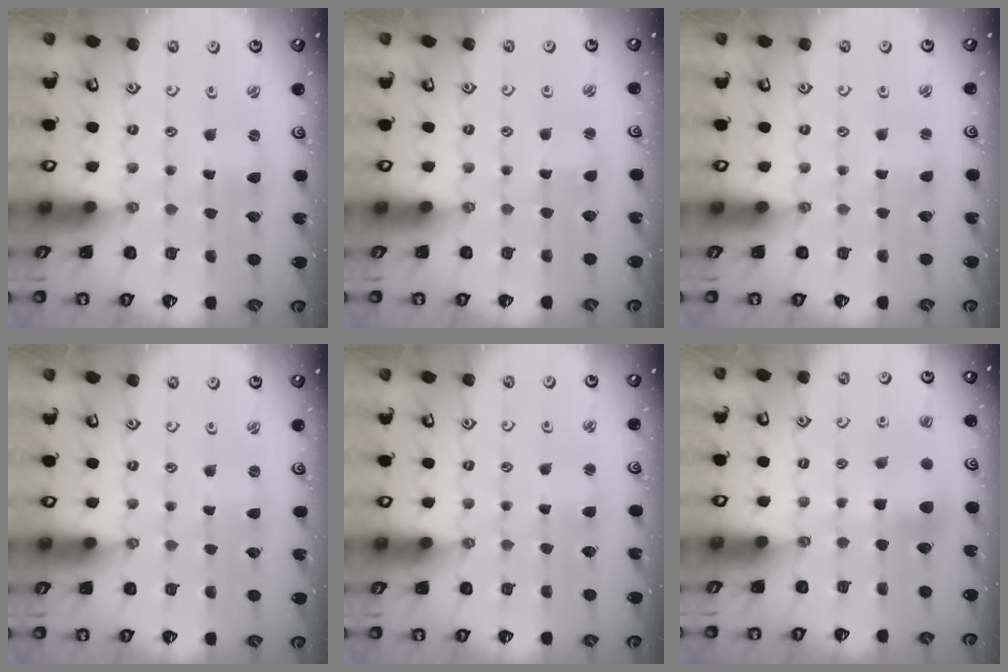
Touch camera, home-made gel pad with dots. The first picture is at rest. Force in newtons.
{"total": 2.2, "press": 2.1, "slide": 0.3}
{"total": 1.3, "press": 1.3, "slide": 0.1}
{"total": 0.9, "press": 0.9, "slide": 0.2}
{"total": 2.9, "press": 2.9, "slide": 0.4}
{"total": 5.7, "press": 5.7, "slide": 0.6}